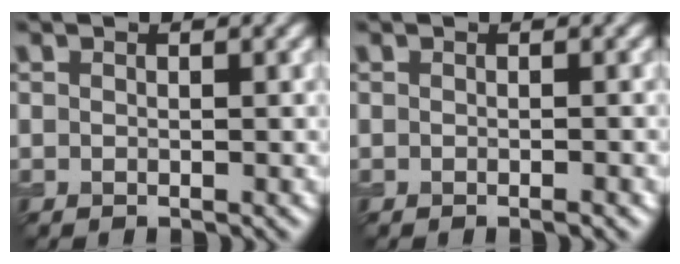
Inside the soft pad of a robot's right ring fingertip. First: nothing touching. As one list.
[{"total": 0.8, "force": [-0.4, 0.1, 0.7], "torque": [-0.007, -0.001, -0.008]}]